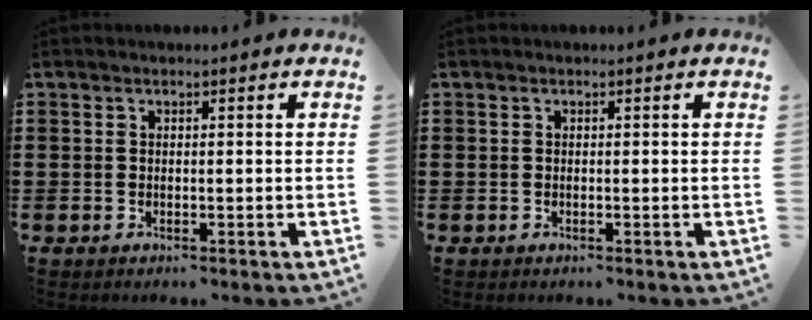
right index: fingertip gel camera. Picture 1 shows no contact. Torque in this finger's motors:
{"motor_torque": [0.45, 1.68, 0.05, -0.01]}